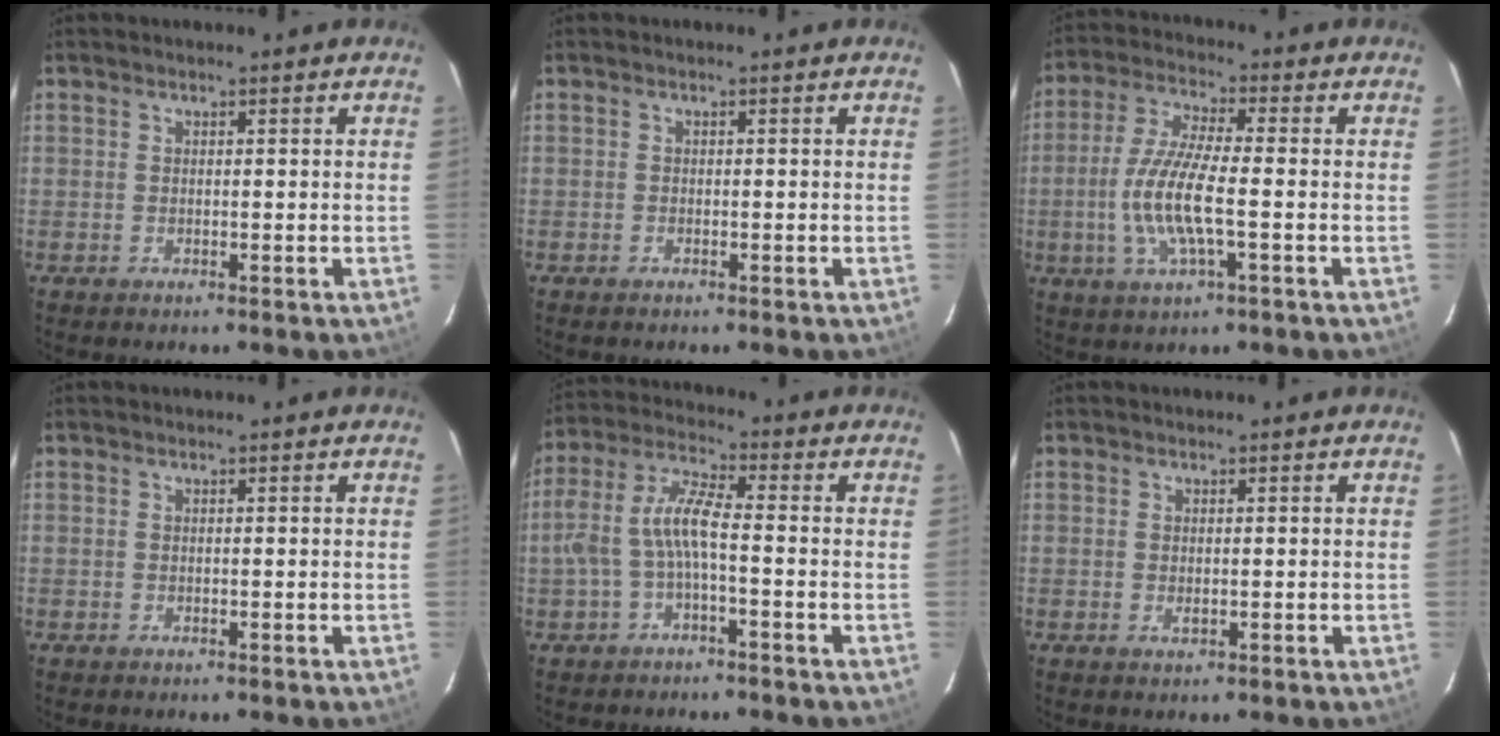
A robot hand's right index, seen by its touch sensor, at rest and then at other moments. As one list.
[{"total": 0.5, "force": [-0.5, 0.3, 0.0], "torque": [-0.002, 0.001, -0.010]}, {"total": 11.1, "force": [-2.2, 2.5, 10.6], "torque": [-0.220, -0.004, -0.046]}, {"total": 0.0}, {"total": 7.4, "force": [-2.0, 1.7, 6.9], "torque": [-0.158, 0.014, -0.035]}, {"total": 1.0, "force": [-0.1, 0.5, 0.8], "torque": [-0.016, 0.000, 0.000]}]